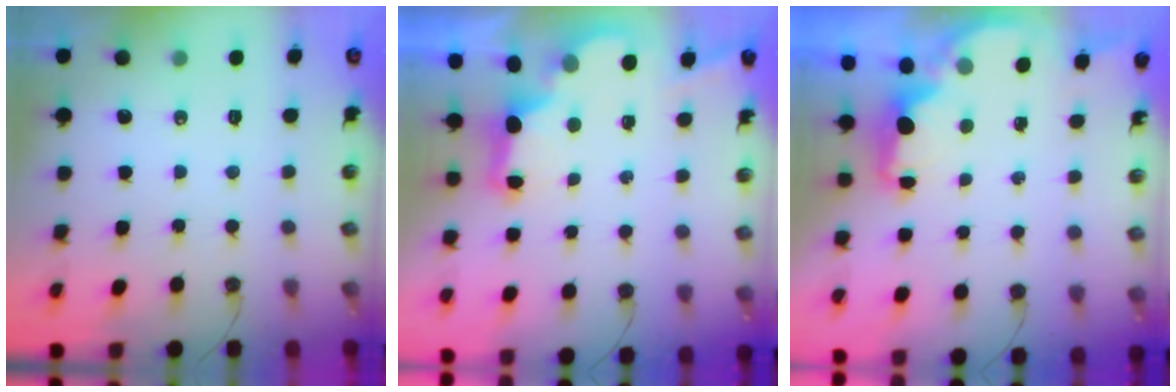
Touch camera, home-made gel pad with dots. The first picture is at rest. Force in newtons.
{"total": 2.9, "press": 2.8, "slide": 0.9}
{"total": 2.3, "press": 2.1, "slide": 0.8}